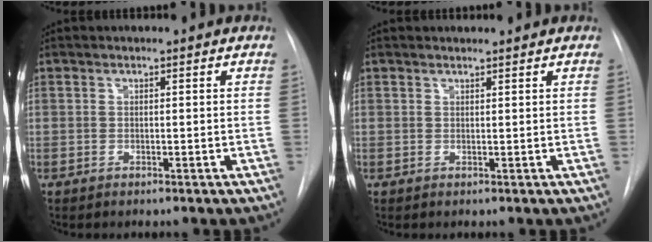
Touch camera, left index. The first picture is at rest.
{"total": 1.3, "force": [1.3, -0.1, 0.1], "torque": [-0.007, 0.007, 0.024]}